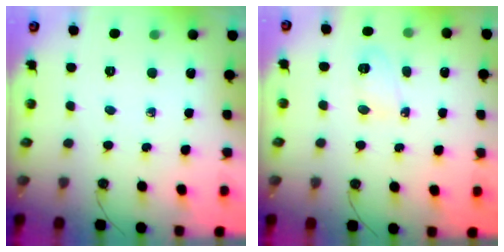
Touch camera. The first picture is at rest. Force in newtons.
{"total": 12.9, "press": 5.0, "slide": 11.9}